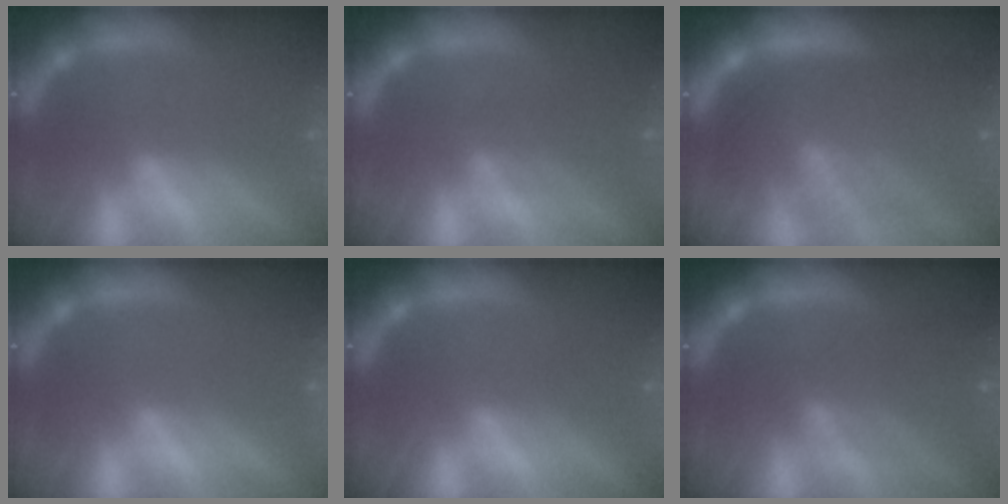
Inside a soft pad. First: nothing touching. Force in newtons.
{"total": 3.6}
{"total": 10.0}
{"total": 0.0}
{"total": 1.5}
{"total": 5.0}